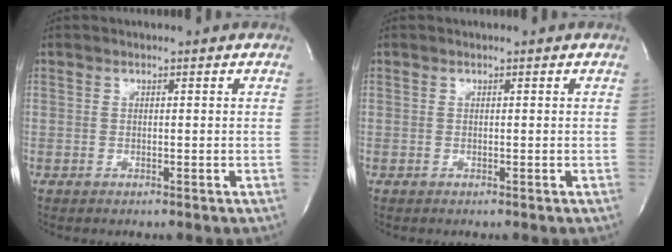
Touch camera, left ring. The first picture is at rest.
{"total": 0.0}